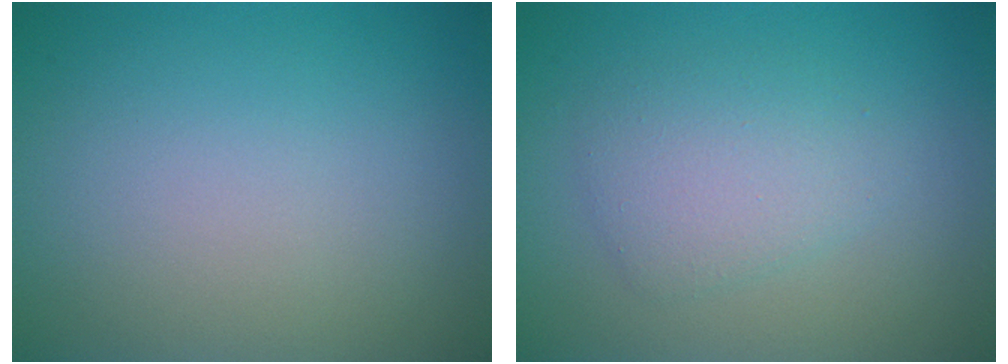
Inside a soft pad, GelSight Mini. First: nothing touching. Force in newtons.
{"total": 2.8, "press": 2.8, "slide": 0.2}